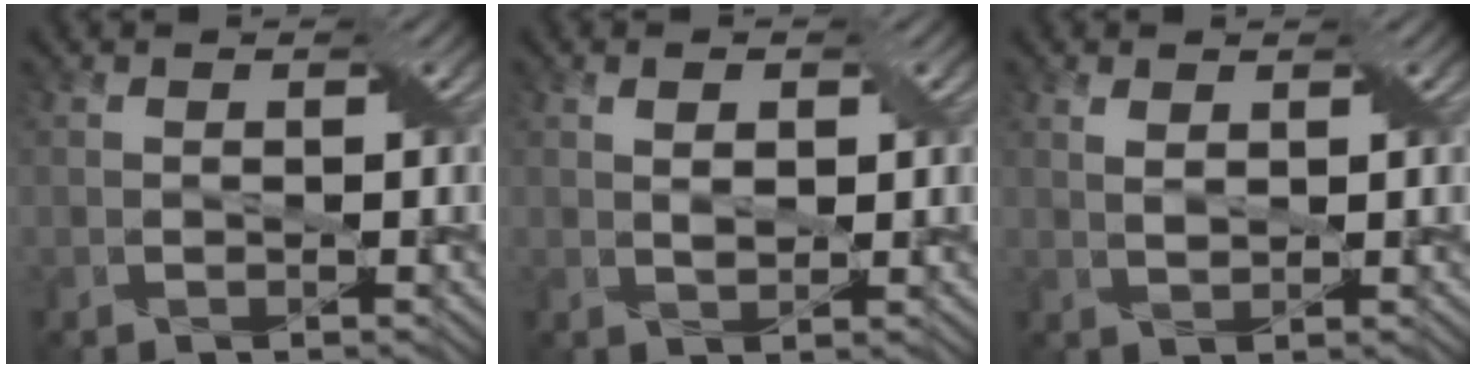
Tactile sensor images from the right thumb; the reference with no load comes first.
{"total": 2.2, "force": [0.8, 1.1, 1.8], "torque": [-0.032, -0.002, 0.016]}
{"total": 1.7, "force": [1.0, 0.8, 1.2], "torque": [-0.029, 0.001, 0.021]}